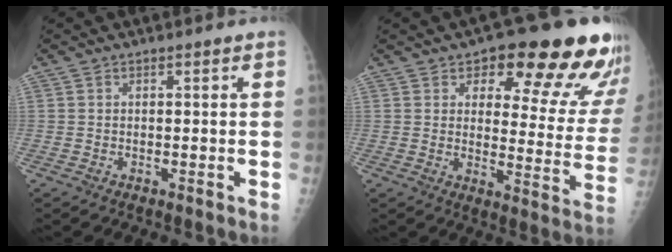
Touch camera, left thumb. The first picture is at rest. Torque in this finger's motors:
{"motor_torque": [0.45, 0.50, -0.15, -0.35, 0.15]}